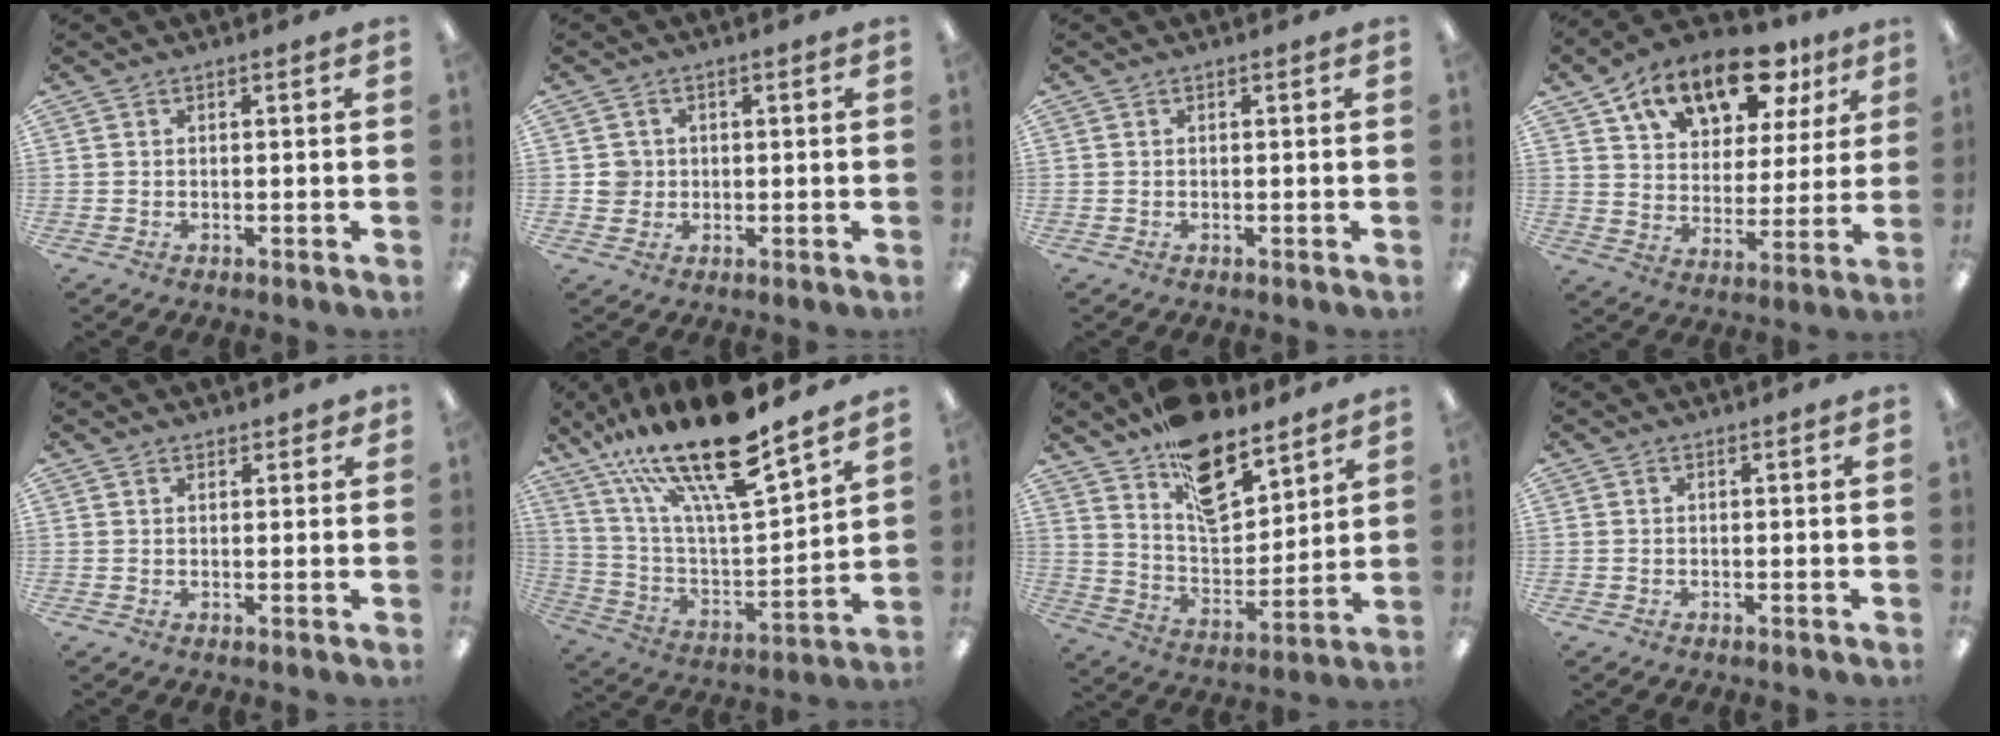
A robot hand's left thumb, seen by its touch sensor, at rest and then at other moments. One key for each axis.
{"total": 3.4, "fx": 0.3, "fy": 3.3, "fz": 0.5, "tx": -0.008, "ty": 0.003, "tz": 0.003}
{"total": 0.0}
{"total": 17.5, "fx": 11.8, "fy": 8.9, "fz": 9.3, "tx": -0.146, "ty": -0.062, "tz": 0.205}
{"total": 1.7, "fx": 1.5, "fy": 0.7, "fz": 0.2, "tx": 0.003, "ty": -0.004, "tz": 0.027}
{"total": 23.5, "fx": 18.1, "fy": 5.3, "fz": 14.0, "tx": -0.255, "ty": -0.119, "tz": 0.306}
{"total": 15.5, "fx": 11.8, "fy": 6.9, "fz": 7.4, "tx": -0.117, "ty": -0.076, "tz": 0.210}
{"total": 0.0}